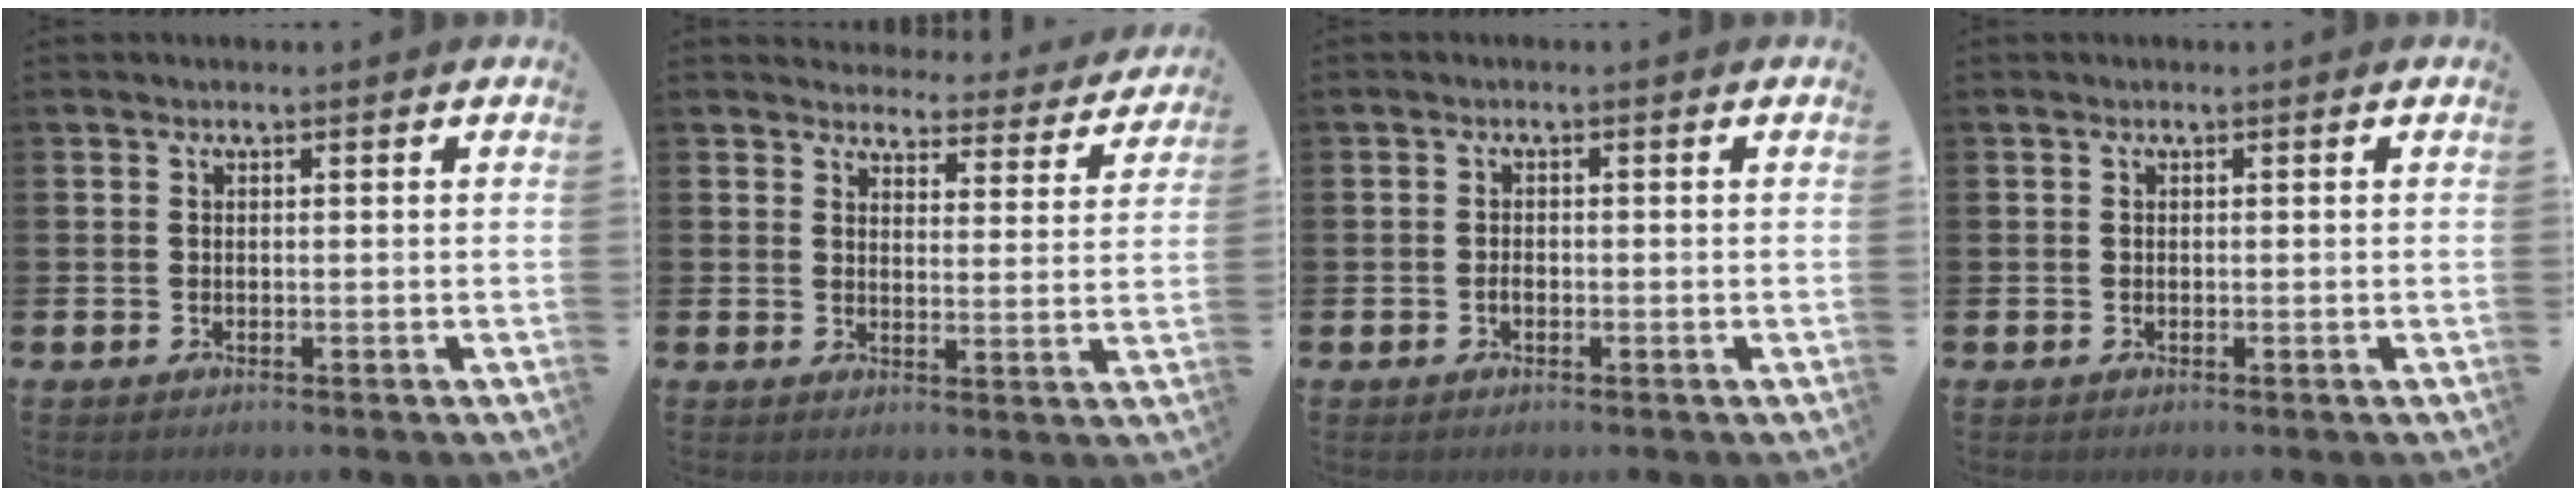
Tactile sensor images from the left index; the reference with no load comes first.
{"total": 4.0, "force": [3.8, 1.1, 0.2], "torque": [-0.009, -0.037, 0.062]}
{"total": 1.0, "force": [-0.5, 0.6, 0.7], "torque": [-0.008, -0.001, -0.011]}
{"total": 0.0}